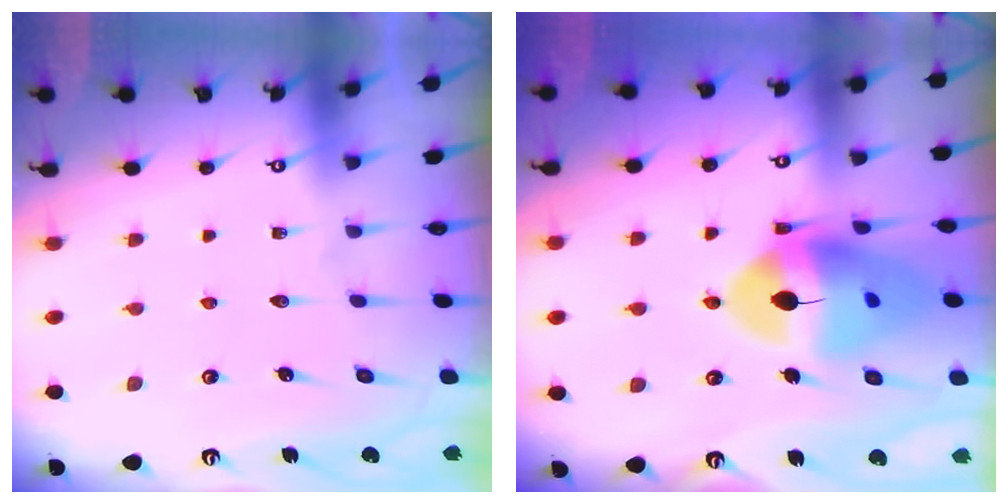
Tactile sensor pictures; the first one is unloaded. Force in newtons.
{"total": 18.7, "press": 18.6, "slide": 2.6}